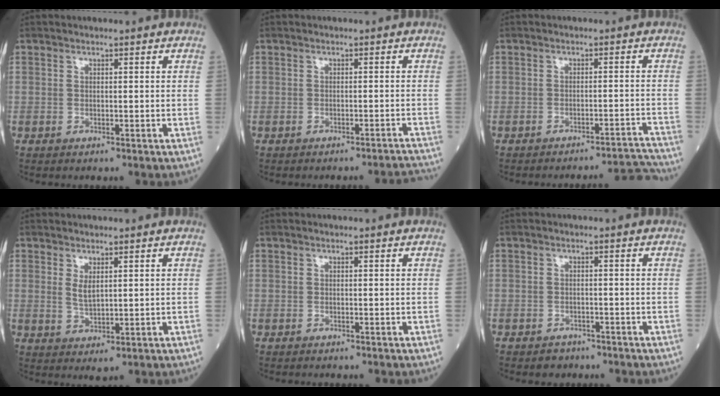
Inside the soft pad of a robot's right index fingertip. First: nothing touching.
{"total": 3.9, "force": [-3.8, -1.0, 0.2], "torque": [0.005, -0.003, -0.042]}
{"total": 6.8, "force": [-6.6, -1.8, -0.4], "torque": [0.023, 0.004, -0.086]}
{"total": 2.9, "force": [1.2, 0.9, 2.5], "torque": [-0.051, -0.011, 0.029]}
{"total": 0.0}
{"total": 1.9, "force": [-1.4, 1.3, 0.0], "torque": [-0.008, 0.005, -0.021]}